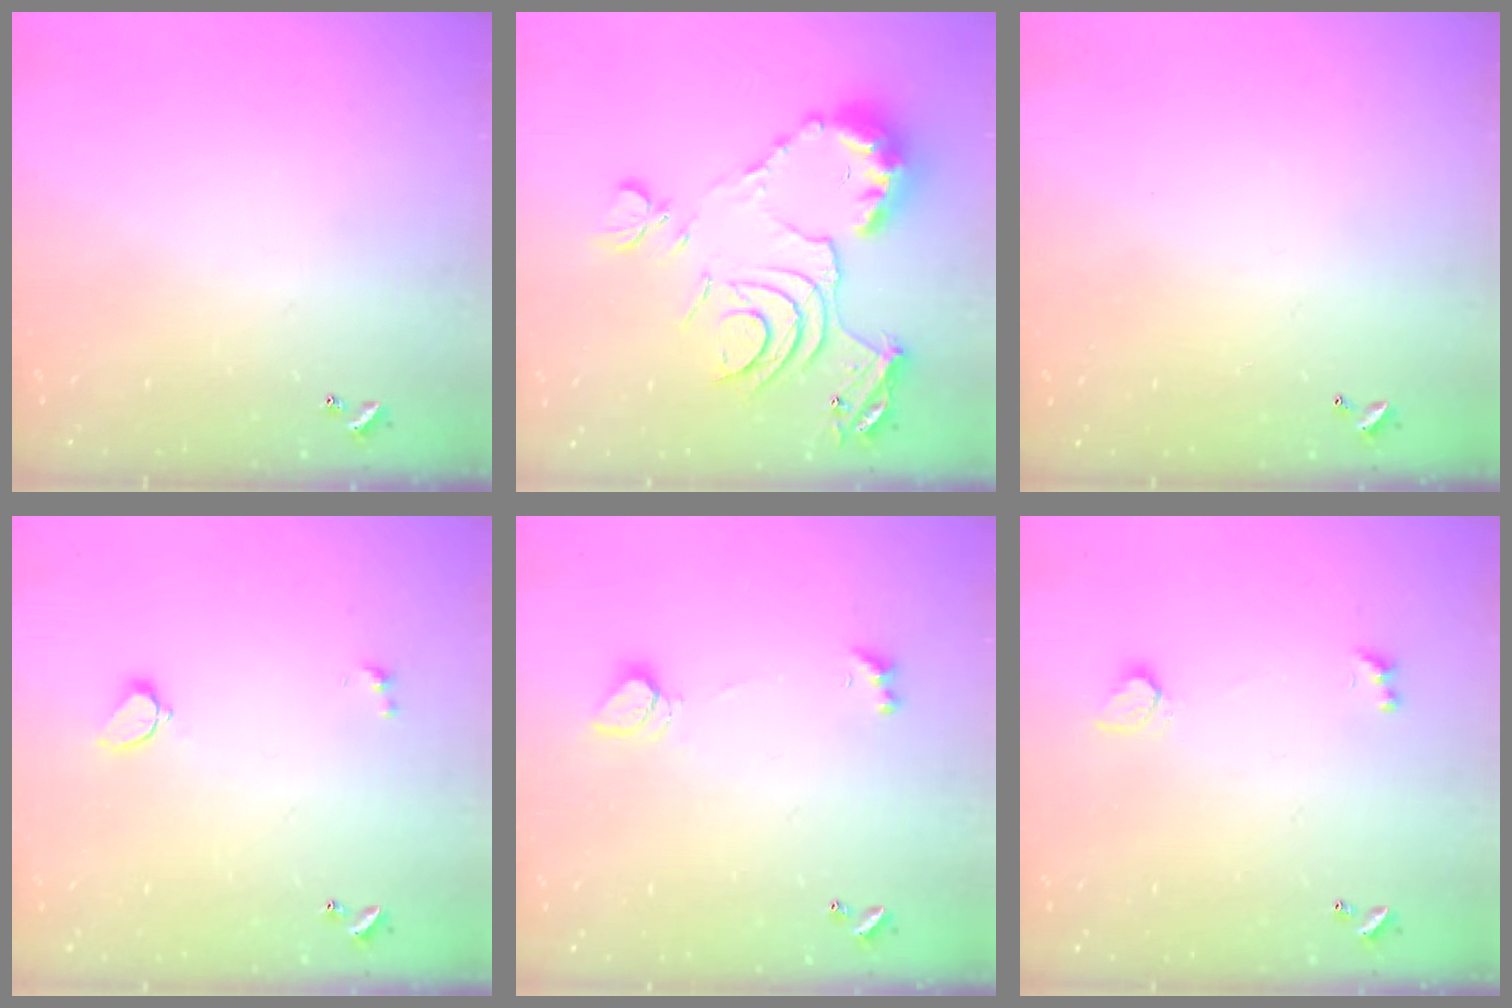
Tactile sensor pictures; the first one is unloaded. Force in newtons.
{"total": 15.1, "press": 15.0, "slide": 1.6}
{"total": 2.8, "press": 2.8, "slide": 0.1}
{"total": 1.7, "press": 1.6, "slide": 0.5}
{"total": 2.0, "press": 1.9, "slide": 0.5}
{"total": 1.3, "press": 1.2, "slide": 0.4}